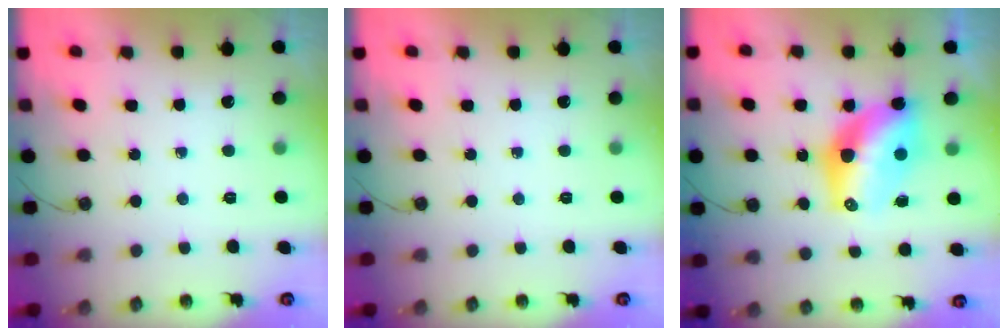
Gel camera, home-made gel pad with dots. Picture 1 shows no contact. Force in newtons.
{"total": 0.0}
{"total": 10.6, "press": 10.6, "slide": 0.7}